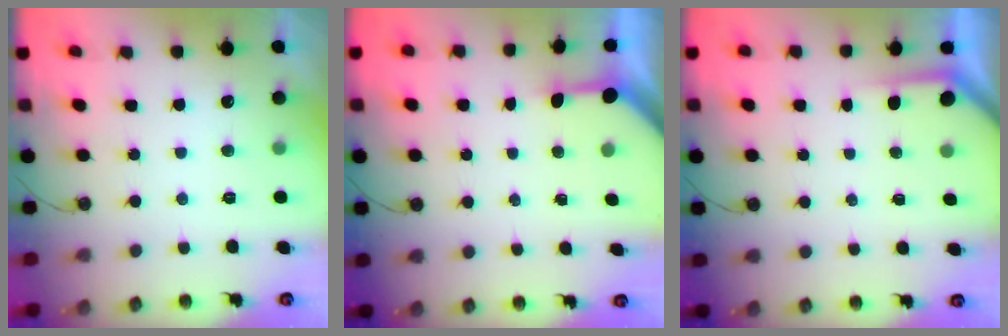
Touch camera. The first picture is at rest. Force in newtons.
{"total": 3.2, "press": 3.2, "slide": 0.4}
{"total": 1.8, "press": 1.8, "slide": 0.3}